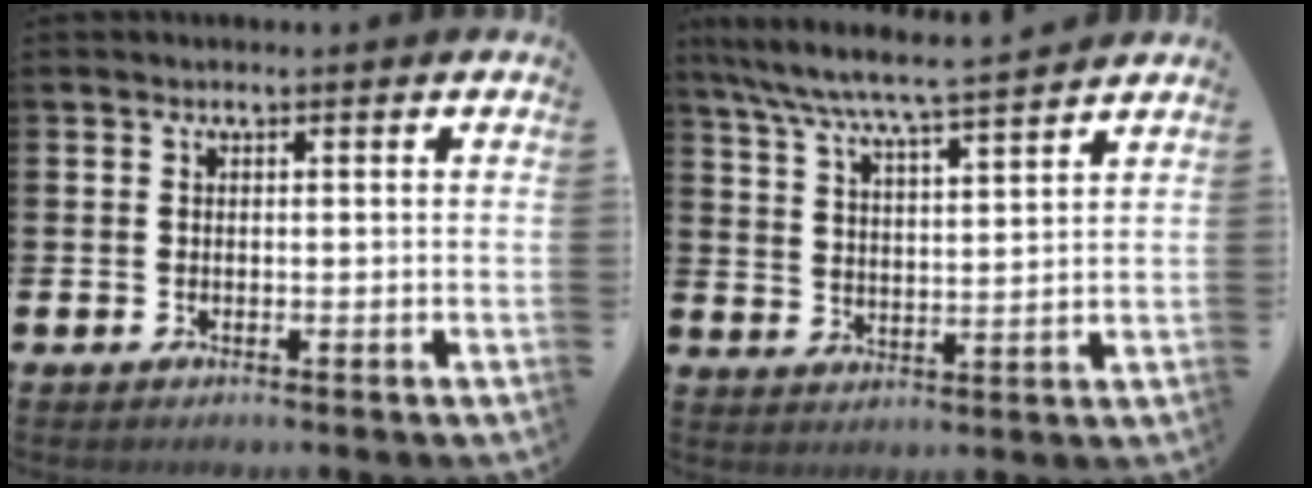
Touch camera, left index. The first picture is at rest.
{"total": 7.0, "force": [6.7, -0.1, 2.1], "torque": [-0.069, -0.045, 0.115]}